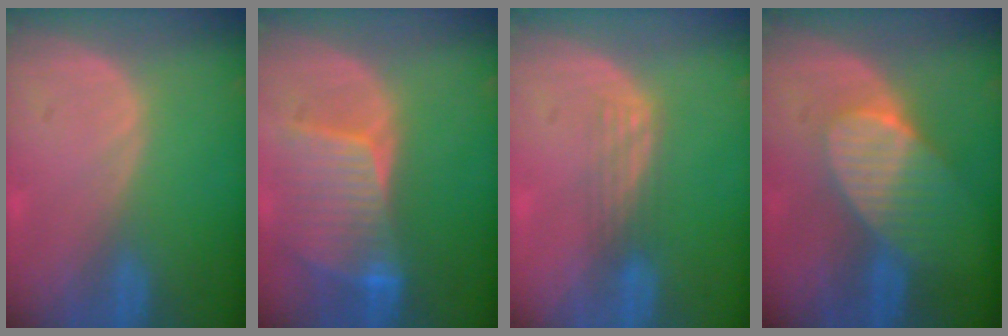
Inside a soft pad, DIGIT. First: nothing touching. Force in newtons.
{"total": 8.5, "press": 7.7, "slide": 3.6}
{"total": 2.9, "press": 2.5, "slide": 1.5}
{"total": 7.4, "press": 6.8, "slide": 2.8}